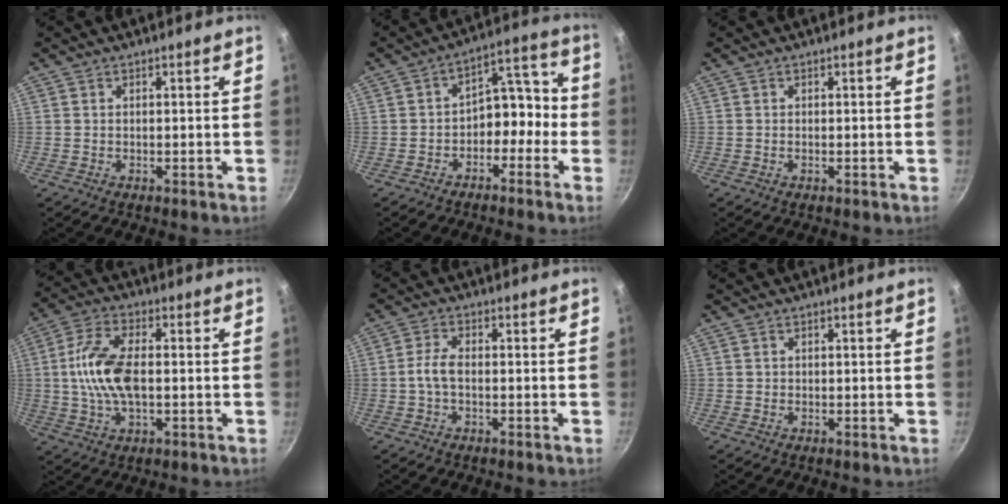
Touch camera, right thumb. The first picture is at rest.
{"total": 9.5, "force": [-2.9, 6.3, 6.5], "torque": [-0.052, 0.054, -0.055]}
{"total": 0.0}
{"total": 12.2, "force": [0.0, 6.0, 10.6], "torque": [-0.221, 0.013, -0.001]}
{"total": 3.6, "force": [-0.7, 1.8, 3.0], "torque": [-0.066, 0.011, -0.017]}
{"total": 0.0}